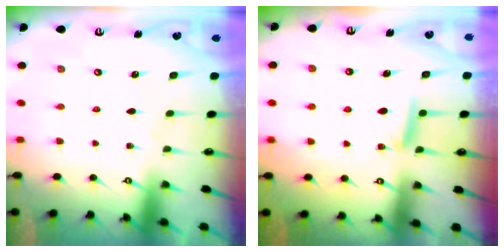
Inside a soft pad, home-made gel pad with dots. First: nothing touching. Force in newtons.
{"total": 6.5, "press": 6.4, "slide": 0.7}